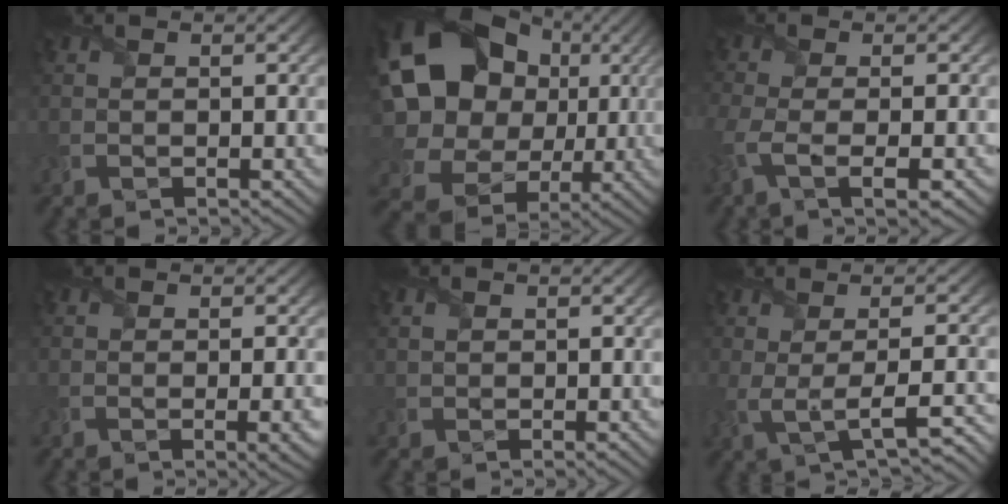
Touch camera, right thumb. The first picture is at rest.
{"total": 21.4, "force": [3.9, 17.7, 11.3], "torque": [-0.297, 0.003, 0.085]}
{"total": 6.0, "force": [-2.5, 1.8, 5.2], "torque": [-0.112, -0.015, -0.047]}
{"total": 3.3, "force": [-0.7, 0.7, 3.1], "torque": [-0.045, -0.006, -0.009]}
{"total": 1.3, "force": [0.6, 0.8, 0.9], "torque": [-0.018, 0.000, 0.014]}
{"total": 6.0, "force": [-0.9, 1.4, 5.8], "torque": [-0.098, 0.005, -0.019]}